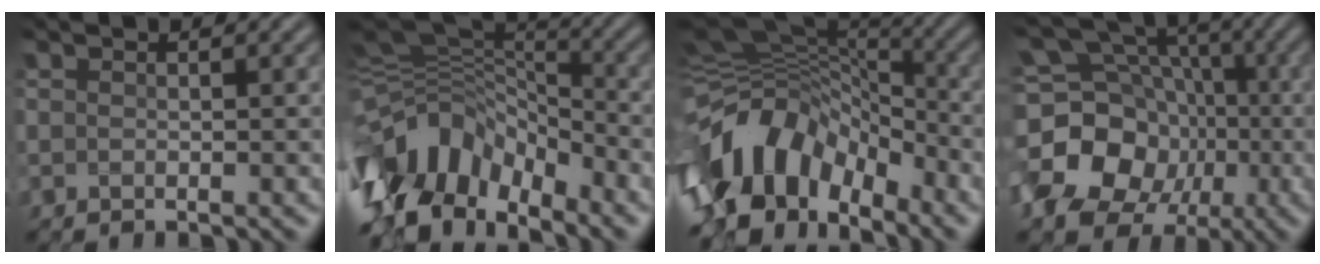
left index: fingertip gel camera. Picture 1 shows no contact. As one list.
[{"total": 11.0, "force": [-5.5, 6.7, 6.8], "torque": [-0.152, 0.019, -0.113]}, {"total": 11.8, "force": [-5.0, 7.8, 7.4], "torque": [-0.162, 0.015, -0.102]}, {"total": 18.1, "force": [-3.4, 15.7, 8.2], "torque": [-0.199, 0.001, -0.081]}]